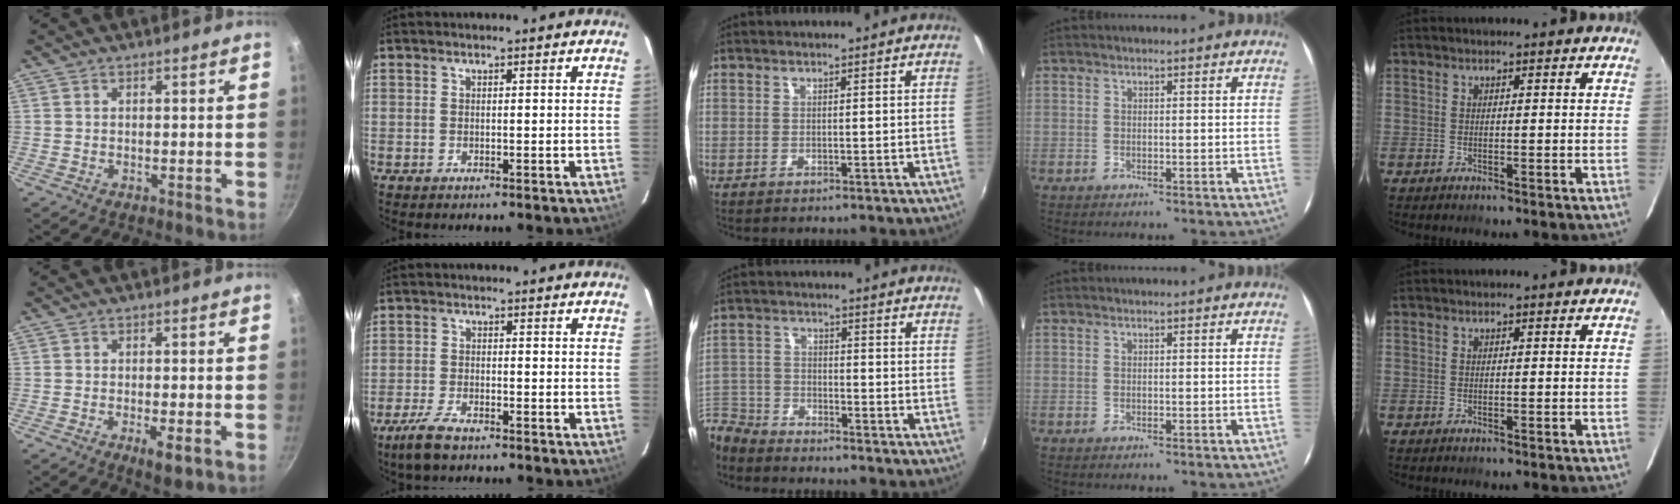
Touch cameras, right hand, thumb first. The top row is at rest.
{"thumb": {"total": 4.0, "force": [-1.5, 1.2, 3.5], "torque": [-0.062, 0.000, -0.021]}, "index": {"total": 5.4, "force": [-4.1, 1.6, 3.2], "torque": [-0.092, -0.009, -0.080]}, "middle": {"total": 9.0, "force": [-7.9, 3.9, 1.9], "torque": [-0.062, 0.010, -0.161]}}